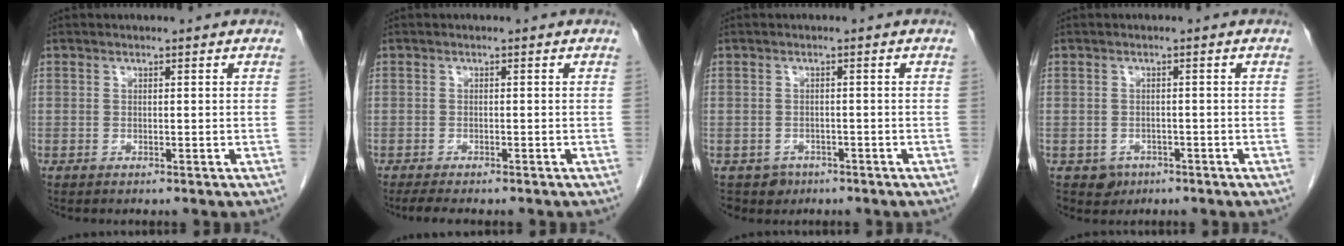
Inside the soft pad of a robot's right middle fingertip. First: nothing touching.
{"total": 4.6, "force": [-3.8, 1.0, 2.4], "torque": [-0.035, -0.012, -0.053]}
{"total": 2.6, "force": [-1.7, 1.9, -0.3], "torque": [0.001, 0.006, -0.028]}
{"total": 2.6, "force": [-1.3, 2.2, 0.4], "torque": [-0.004, 0.007, -0.014]}